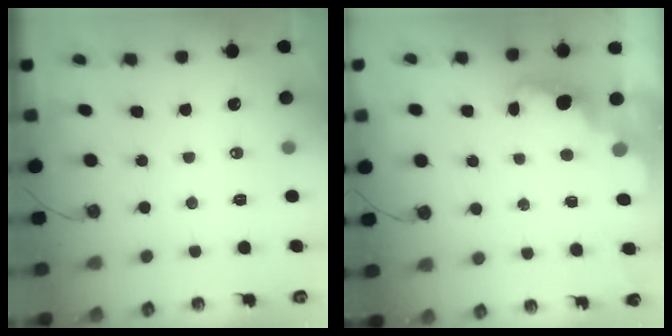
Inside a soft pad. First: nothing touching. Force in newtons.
{"total": 2.3, "press": 2.3, "slide": 0.5}